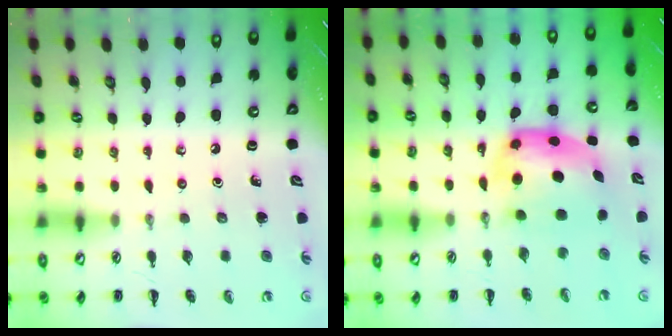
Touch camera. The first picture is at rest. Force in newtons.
{"total": 6.3, "press": 6.2, "slide": 1.3}